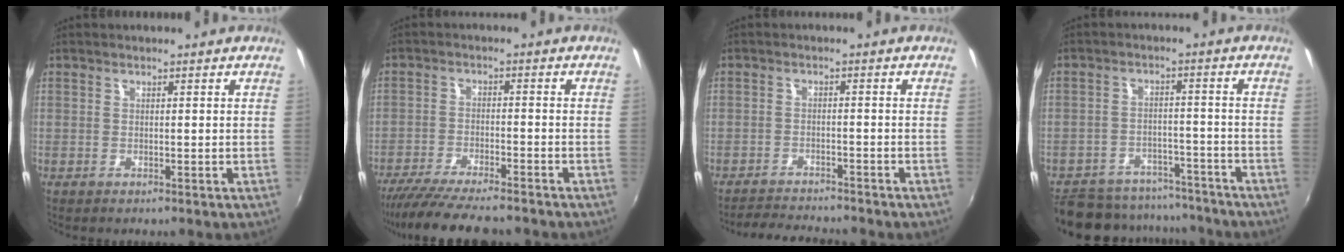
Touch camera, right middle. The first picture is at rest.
{"total": 13.4, "force": [-11.6, 1.8, 6.3], "torque": [-0.134, -0.031, -0.189]}
{"total": 6.7, "force": [-6.4, 0.3, 1.8], "torque": [-0.053, -0.010, -0.101]}
{"total": 18.0, "force": [-15.4, 7.0, 6.1], "torque": [-0.146, 0.013, -0.204]}